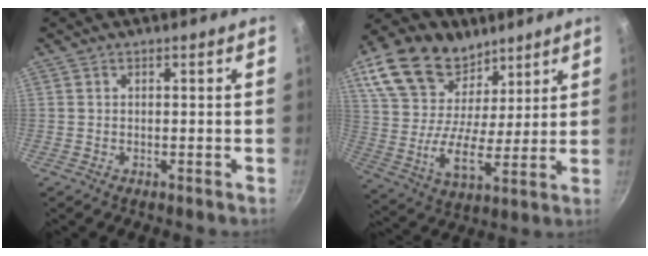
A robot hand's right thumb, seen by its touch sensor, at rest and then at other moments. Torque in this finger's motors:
{"motor_torque": [0.48, 1.01, 0.55, 0.16, 0.21]}